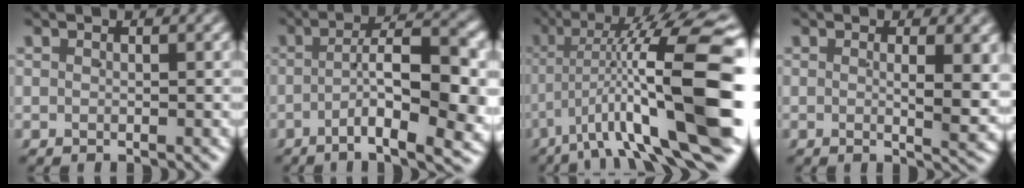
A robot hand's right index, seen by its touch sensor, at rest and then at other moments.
{"total": 9.8, "force": [-2.6, 3.0, 8.9], "torque": [-0.122, -0.017, -0.033]}
{"total": 15.7, "force": [-1.9, 5.0, 14.8], "torque": [-0.206, 0.001, -0.020]}
{"total": 3.0, "force": [0.4, 0.1, 3.0], "torque": [-0.041, -0.008, 0.006]}